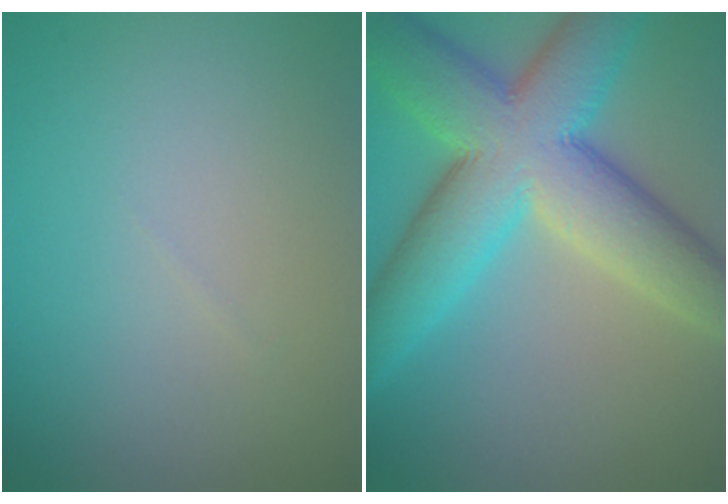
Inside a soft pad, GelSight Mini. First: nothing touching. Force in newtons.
{"total": 12.7, "press": 12.7, "slide": 0.6}